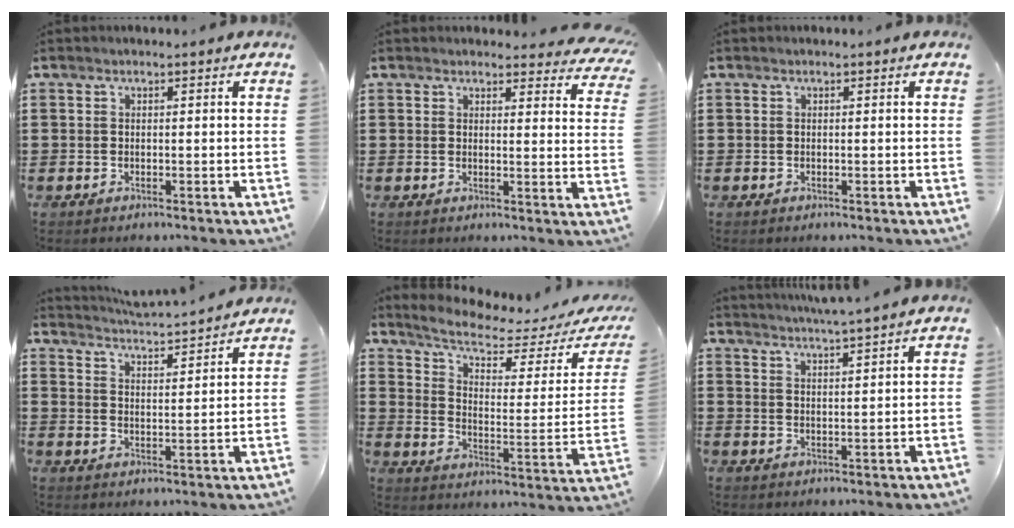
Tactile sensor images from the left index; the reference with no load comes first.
{"total": 3.1, "force": [3.0, 0.5, 0.7], "torque": [-0.009, -0.016, 0.053]}
{"total": 0.0}
{"total": 3.7, "force": [3.7, -0.7, 0.3], "torque": [-0.024, -0.029, 0.060]}
{"total": 5.7, "force": [4.7, 0.9, 3.1], "torque": [-0.078, -0.033, 0.073]}
{"total": 2.9, "force": [2.8, -0.9, 0.4], "torque": [-0.015, -0.015, 0.049]}